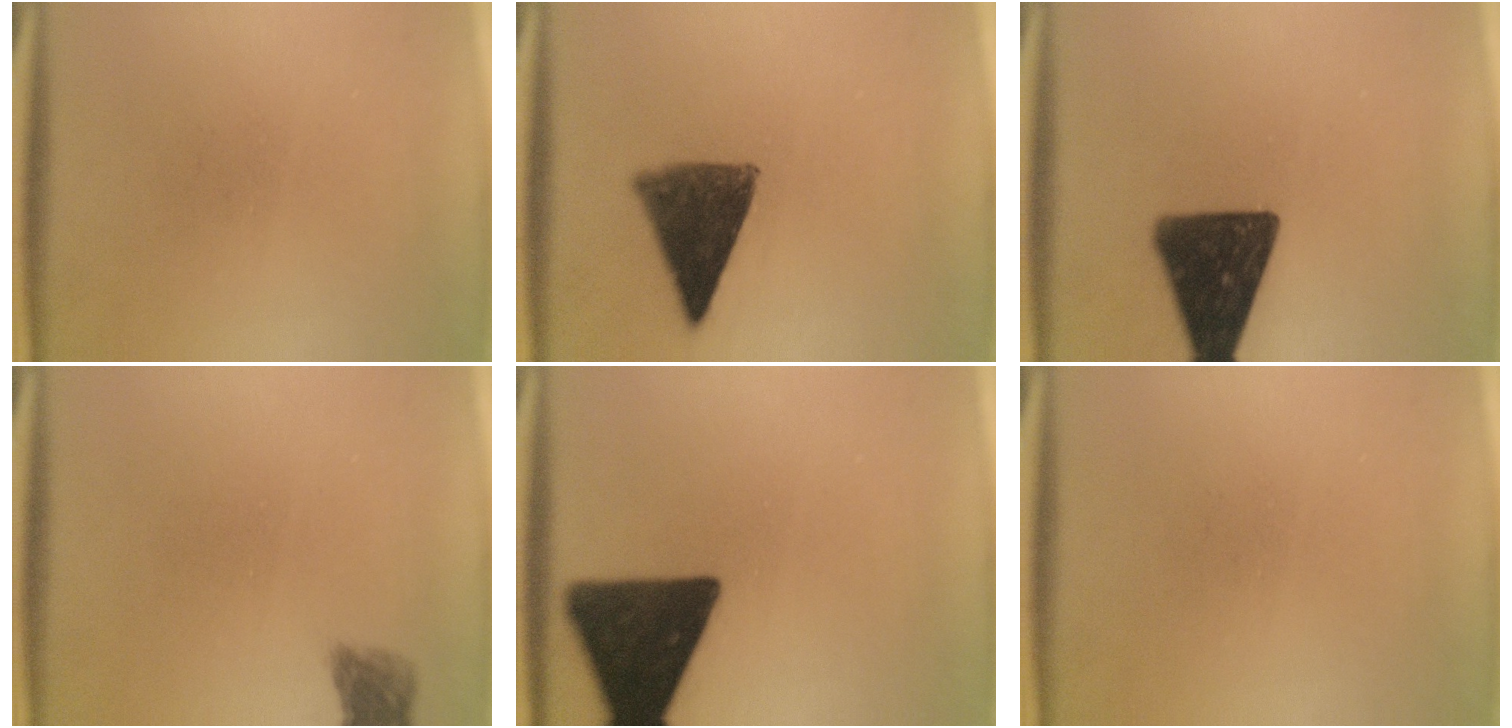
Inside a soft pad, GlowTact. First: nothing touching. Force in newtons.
{"total": 10.4}
{"total": 16.3}
{"total": 2.4}
{"total": 16.7}
{"total": 0.0}